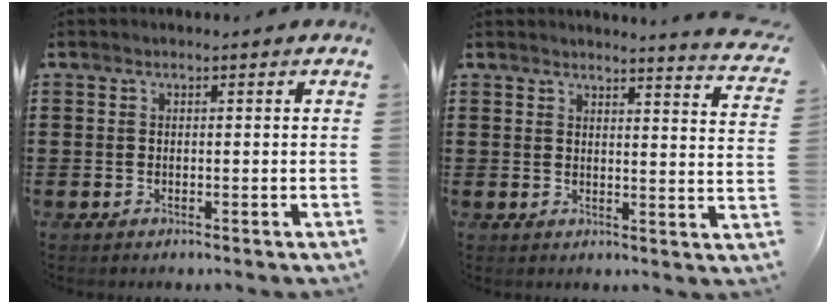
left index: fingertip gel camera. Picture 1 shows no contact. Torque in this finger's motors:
{"motor_torque": [0.97, -1.17, 0.60, 0.08]}